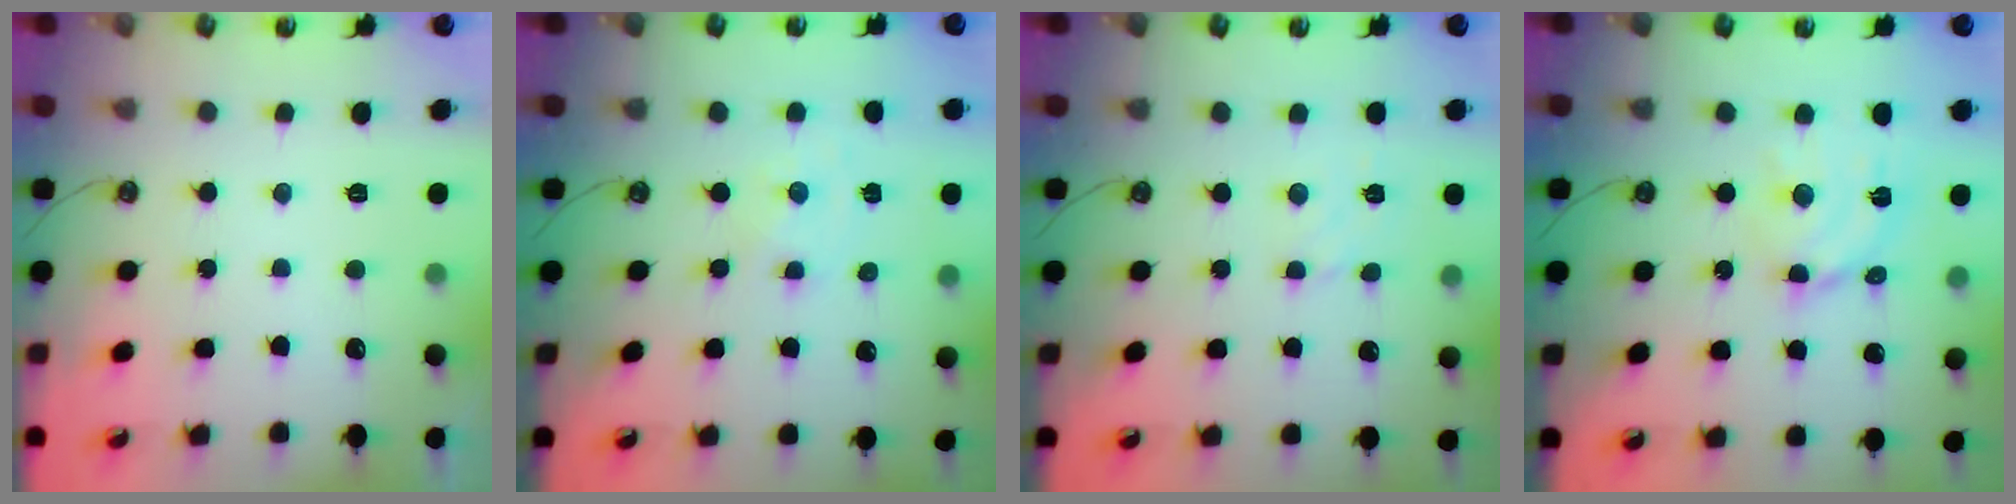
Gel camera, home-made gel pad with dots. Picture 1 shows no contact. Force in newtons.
{"total": 0.0}
{"total": 2.9, "press": 2.8, "slide": 0.5}
{"total": 10.9, "press": 10.9, "slide": 0.8}